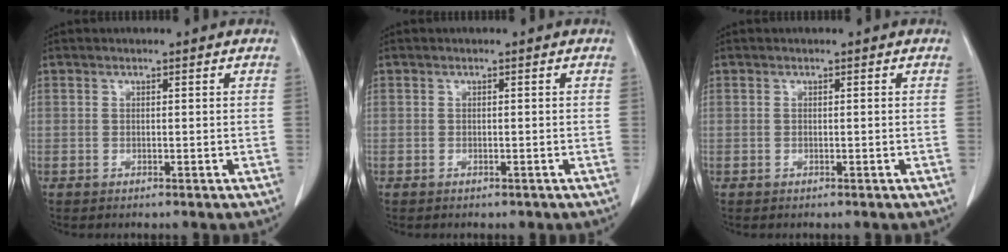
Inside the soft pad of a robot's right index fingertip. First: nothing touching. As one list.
[{"total": 0.7, "force": [-0.5, 0.4, 0.1], "torque": [-0.007, 0.001, -0.007]}, {"total": 0.0}]